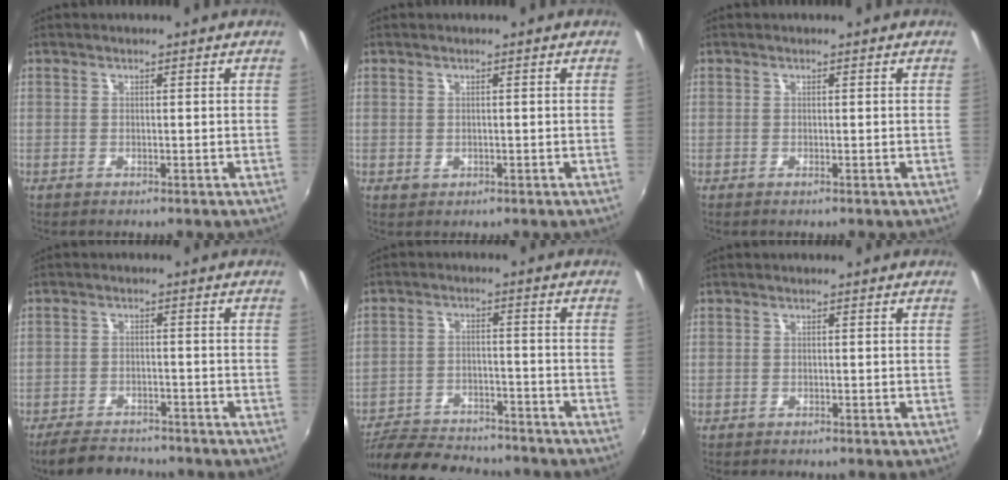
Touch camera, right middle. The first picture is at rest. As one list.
[{"total": 0.8, "force": [0.0, 0.7, 0.3], "torque": [-0.002, -0.001, 0.001]}, {"total": 0.0}, {"total": 8.6, "force": [-7.5, 2.9, 2.9], "torque": [-0.082, -0.008, -0.117]}, {"total": 16.3, "force": [-14.3, 4.9, 6.1], "torque": [-0.142, -0.006, -0.213]}, {"total": 0.6, "force": [-0.5, 0.3, -0.1], "torque": [-0.001, -0.001, -0.009]}]